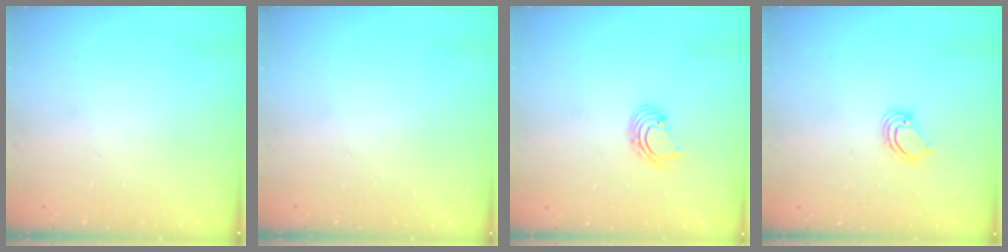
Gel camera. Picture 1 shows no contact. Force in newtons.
{"total": 0.0}
{"total": 2.9, "press": 2.9, "slide": 0.3}
{"total": 3.6, "press": 3.6, "slide": 0.3}